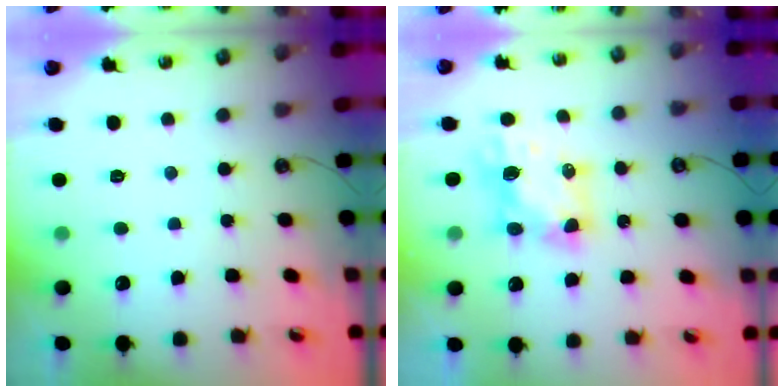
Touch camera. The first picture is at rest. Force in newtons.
{"total": 6.4, "press": 6.3, "slide": 0.6}